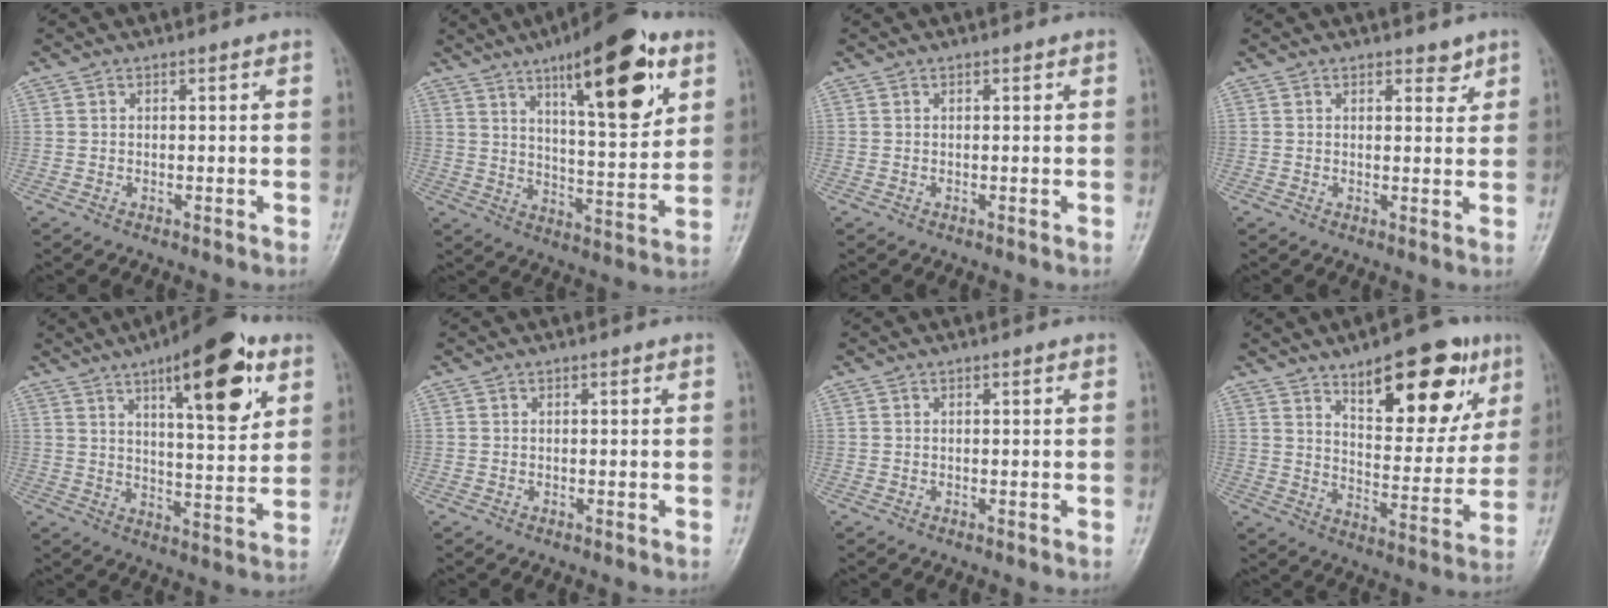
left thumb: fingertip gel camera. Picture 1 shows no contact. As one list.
[{"total": 19.6, "force": [9.9, 5.9, 15.8], "torque": [-0.203, -0.043, 0.151]}, {"total": 0.0}, {"total": 2.3, "force": [1.7, 1.2, 1.0], "torque": [0.001, -0.010, 0.021]}, {"total": 17.3, "force": [8.5, 5.5, 14.1], "torque": [-0.175, -0.034, 0.124]}, {"total": 0.0}, {"total": 0.0}, {"total": 19.1, "force": [10.2, 7.9, 14.0], "torque": [-0.145, -0.049, 0.153]}]